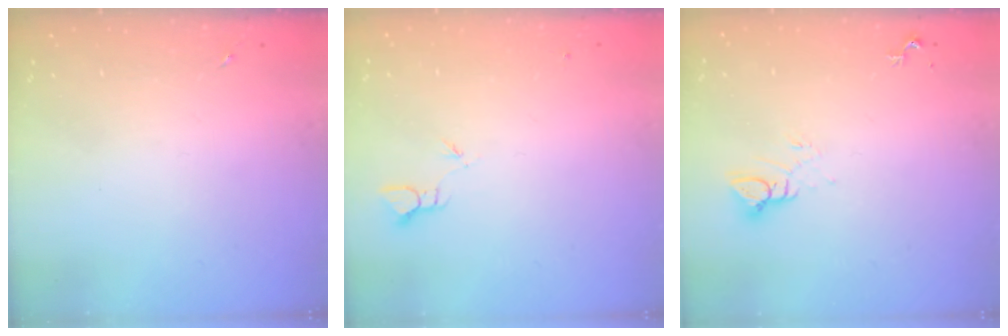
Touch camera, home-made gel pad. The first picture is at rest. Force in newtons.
{"total": 1.9, "press": 1.9, "slide": 0.1}
{"total": 5.6, "press": 5.6, "slide": 0.4}